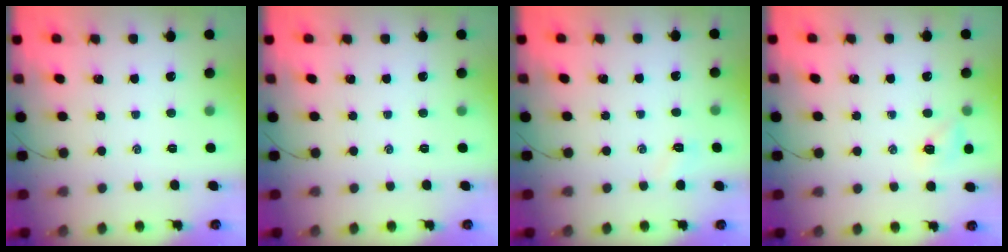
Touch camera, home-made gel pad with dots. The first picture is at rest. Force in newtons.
{"total": 0.0}
{"total": 2.9, "press": 2.8, "slide": 0.8}
{"total": 6.1, "press": 5.9, "slide": 1.6}